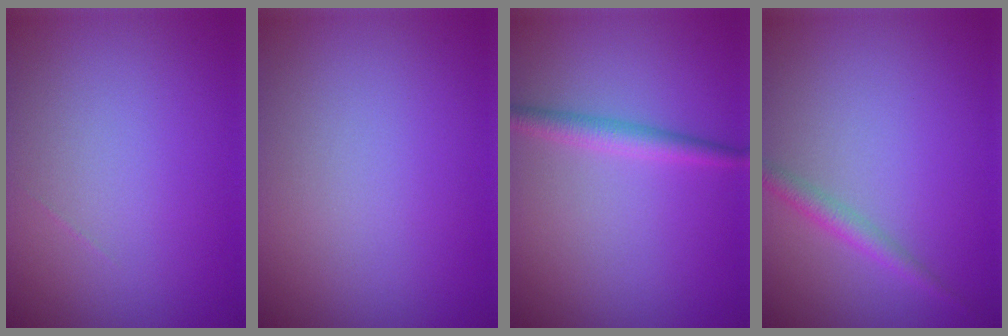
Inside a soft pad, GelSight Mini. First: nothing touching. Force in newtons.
{"total": 0.0}
{"total": 2.0, "press": 2.0, "slide": 0.1}
{"total": 1.7, "press": 1.7, "slide": 0.1}